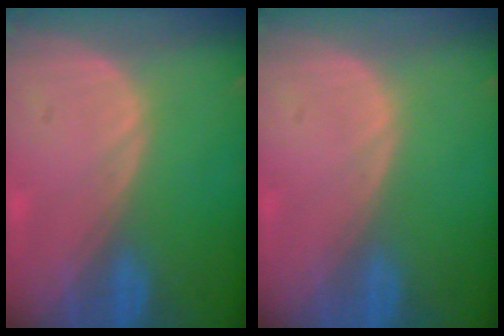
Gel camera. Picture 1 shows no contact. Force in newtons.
{"total": 0.0}